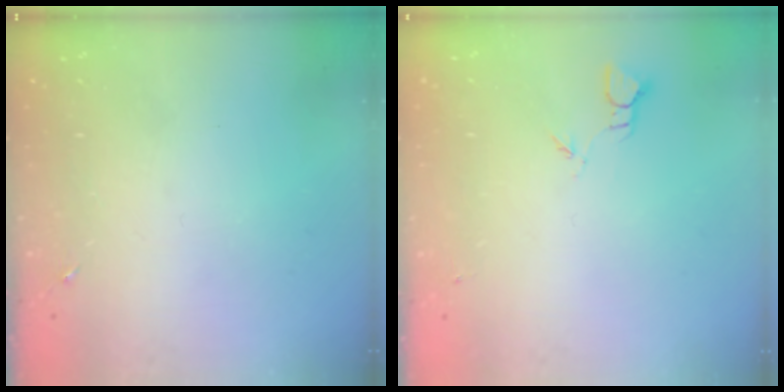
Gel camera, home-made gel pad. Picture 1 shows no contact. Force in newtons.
{"total": 2.4, "press": 2.4, "slide": 0.2}